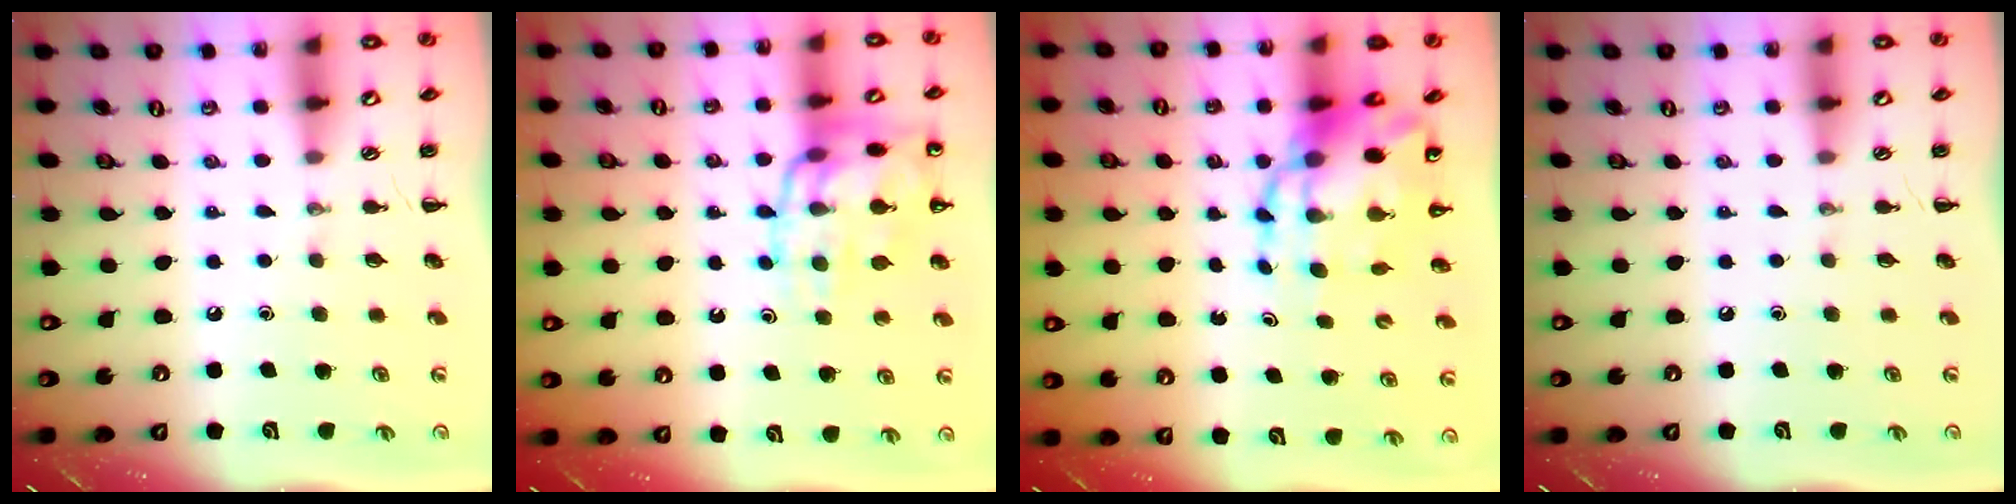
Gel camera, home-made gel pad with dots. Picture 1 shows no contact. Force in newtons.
{"total": 16.1, "press": 16.0, "slide": 2.0}
{"total": 10.5, "press": 10.1, "slide": 2.7}
{"total": 0.0}